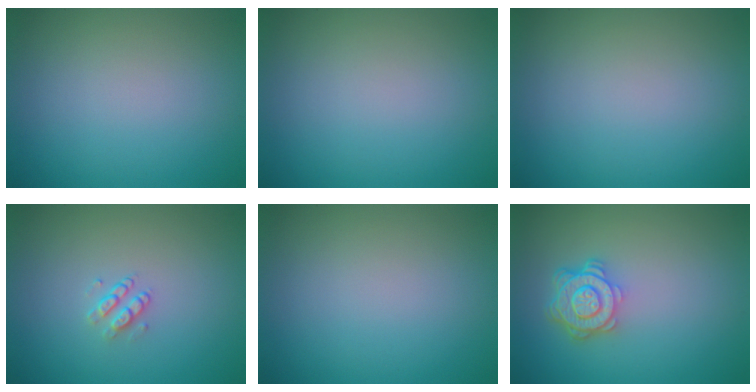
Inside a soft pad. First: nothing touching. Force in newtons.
{"total": 0.0}
{"total": 0.0}
{"total": 1.4, "press": 1.0, "slide": 1.0}
{"total": 0.0}
{"total": 4.5, "press": 3.5, "slide": 2.9}